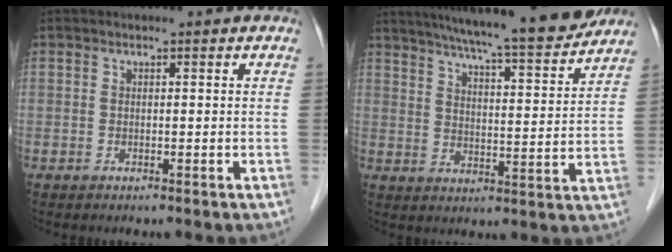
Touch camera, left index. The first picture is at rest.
{"total": 18.4, "force": [16.3, 0.7, 8.6], "torque": [-0.131, -0.009, 0.228]}